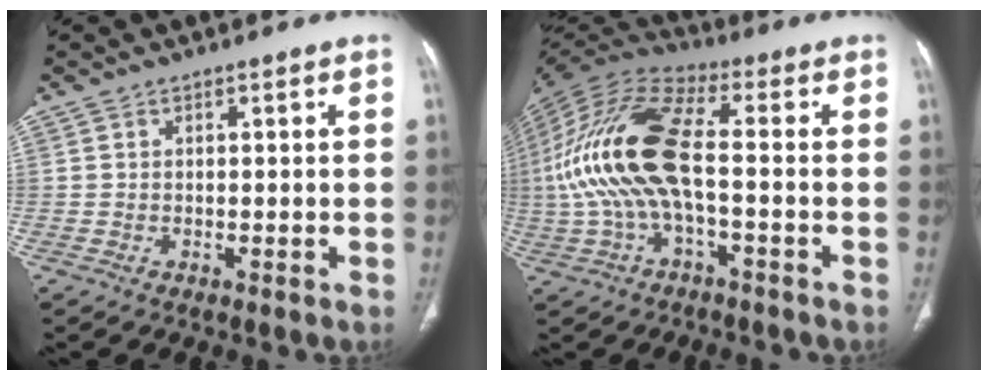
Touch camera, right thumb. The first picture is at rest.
{"total": 18.1, "force": [-1.4, 7.1, 16.6], "torque": [-0.359, 0.038, -0.029]}